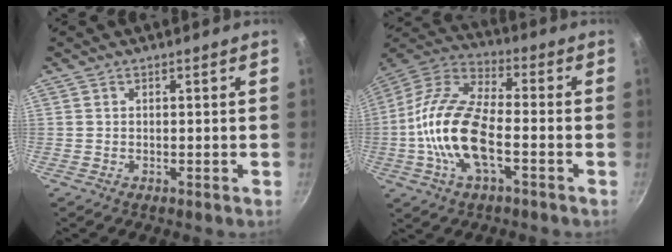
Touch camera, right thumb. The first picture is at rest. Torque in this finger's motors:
{"motor_torque": [0.91, 2.82, 1.96, -0.16, 0.54]}